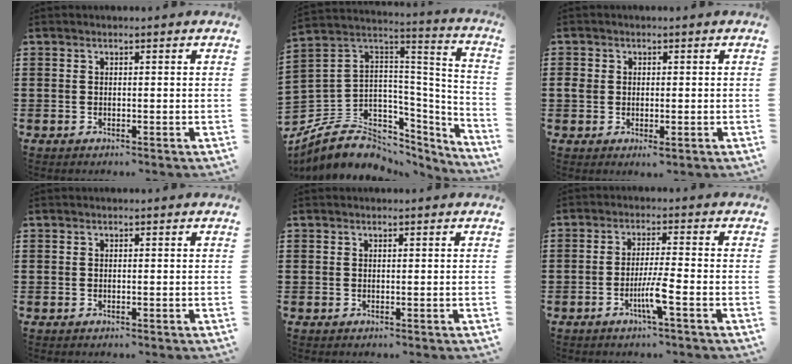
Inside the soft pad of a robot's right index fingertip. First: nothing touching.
{"total": 8.1, "force": [-4.2, 6.2, 3.1], "torque": [-0.091, -0.012, -0.074]}
{"total": 1.9, "force": [-0.2, 1.5, 1.3], "torque": [-0.034, 0.000, -0.006]}
{"total": 0.0}
{"total": 0.0}
{"total": 4.8, "force": [-2.2, -0.2, 4.3], "torque": [-0.086, -0.017, -0.043]}